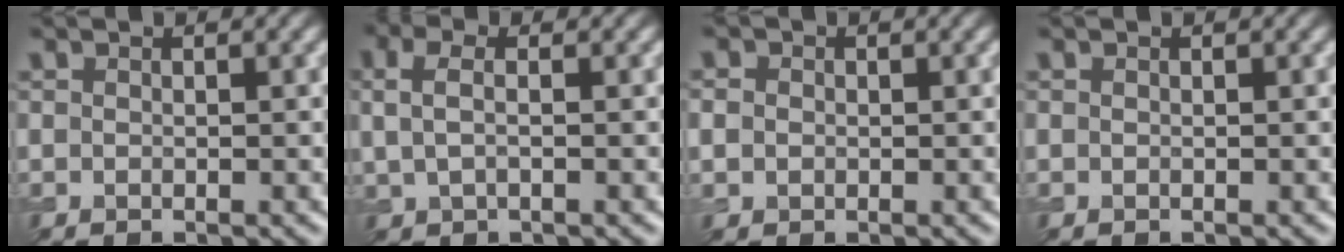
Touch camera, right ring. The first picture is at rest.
{"total": 2.2, "force": [0.5, 1.0, 1.9], "torque": [-0.044, 0.005, 0.007]}
{"total": 1.5, "force": [0.1, 1.4, 0.5], "torque": [-0.008, 0.000, -0.002]}
{"total": 0.0}